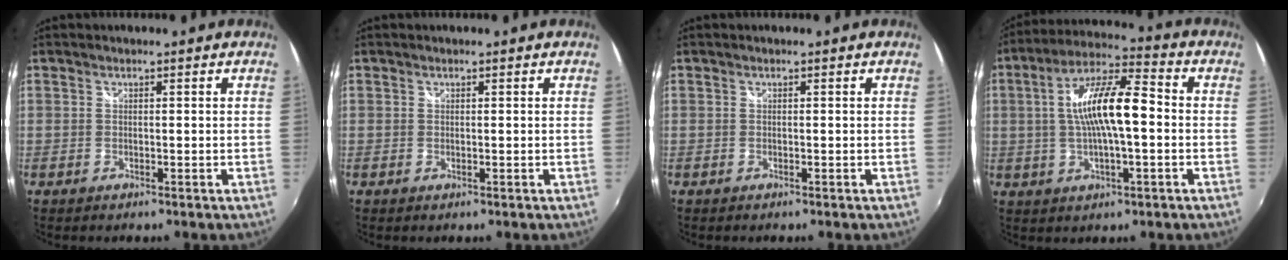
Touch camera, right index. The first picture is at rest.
{"total": 0.0}
{"total": 0.0}
{"total": 13.2, "force": [-0.1, 3.4, 12.8], "torque": [-0.235, 0.015, -0.004]}